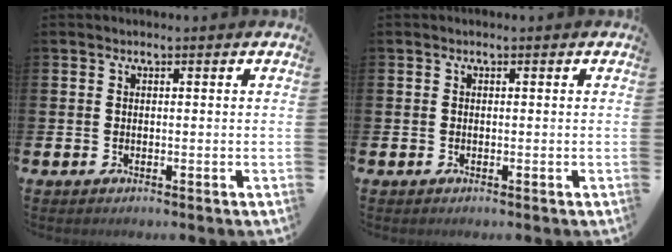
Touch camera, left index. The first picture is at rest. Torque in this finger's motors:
{"motor_torque": [-0.12, 0.06, -0.02, -0.01]}